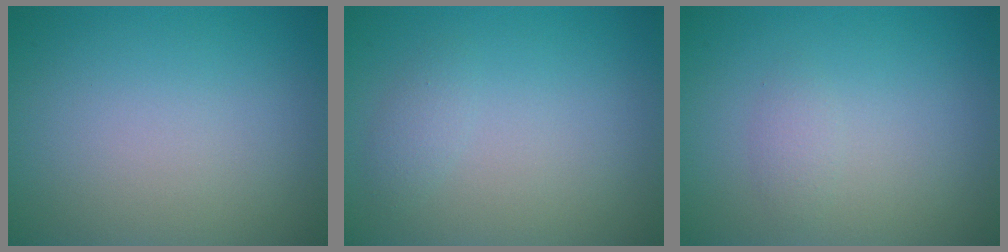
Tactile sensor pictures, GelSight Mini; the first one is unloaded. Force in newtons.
{"total": 1.1, "press": 1.1, "slide": 0.1}
{"total": 0.9, "press": 0.9, "slide": 0.0}